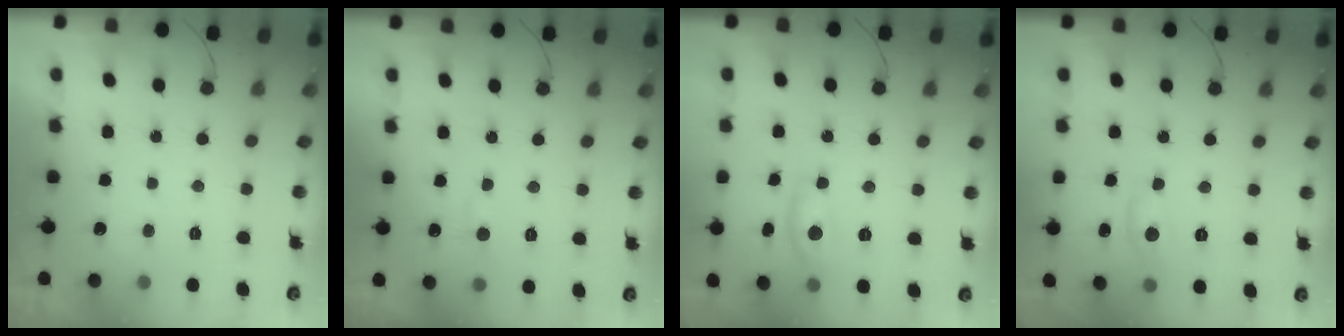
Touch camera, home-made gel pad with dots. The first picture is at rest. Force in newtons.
{"total": 3.8, "press": 3.7, "slide": 0.5}
{"total": 9.2, "press": 9.2, "slide": 0.5}
{"total": 5.5, "press": 5.5, "slide": 0.4}